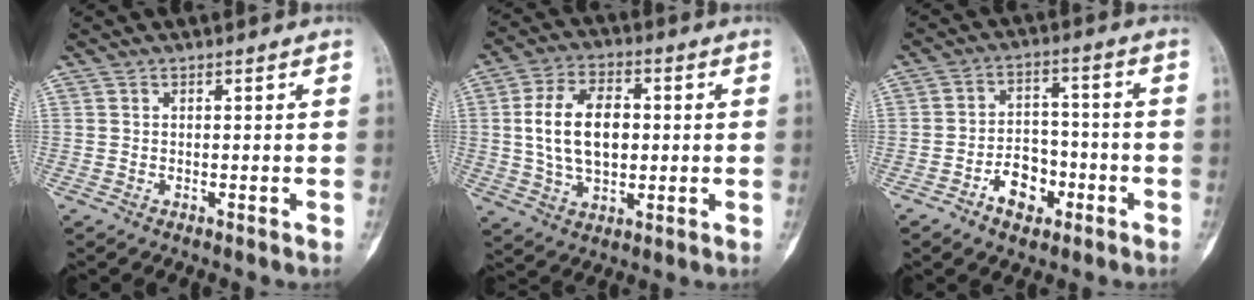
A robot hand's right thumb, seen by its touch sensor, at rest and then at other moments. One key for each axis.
{"total": 13.3, "fx": 0.9, "fy": 8.3, "fz": 10.4, "tx": -0.172, "ty": 0.009, "tz": 0.018}
{"total": 8.1, "fx": -3.9, "fy": 5.4, "fz": 4.6, "tx": -0.042, "ty": 0.038, "tz": -0.066}